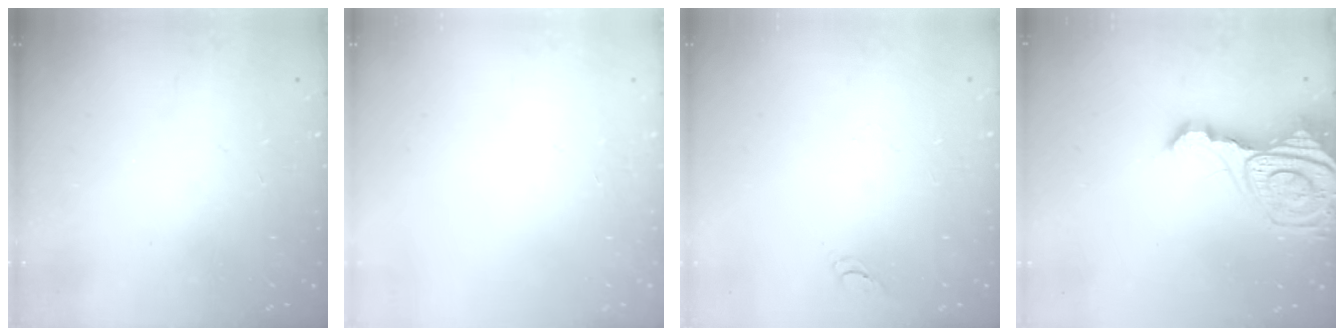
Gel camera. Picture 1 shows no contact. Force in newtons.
{"total": 0.0}
{"total": 2.9, "press": 2.8, "slide": 0.3}
{"total": 19.7, "press": 19.6, "slide": 2.0}